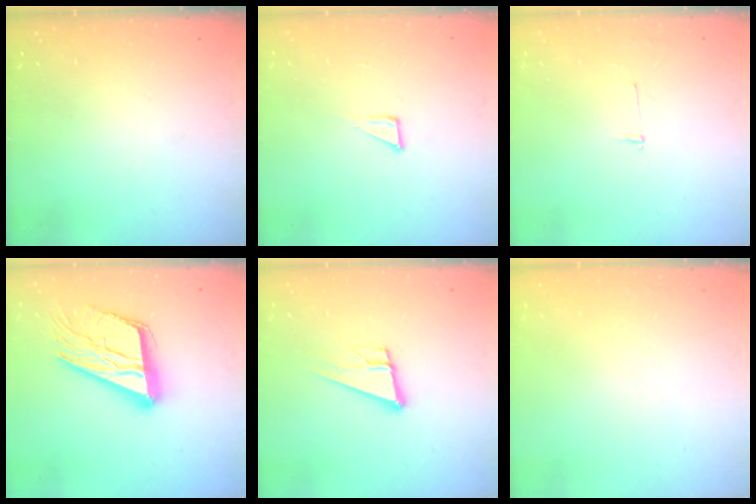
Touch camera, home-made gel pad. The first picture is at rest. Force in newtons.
{"total": 2.7, "press": 2.7, "slide": 0.2}
{"total": 2.7, "press": 2.7, "slide": 0.3}
{"total": 21.7, "press": 21.7, "slide": 1.5}
{"total": 10.6, "press": 10.1, "slide": 3.3}
{"total": 1.5, "press": 1.5, "slide": 0.1}